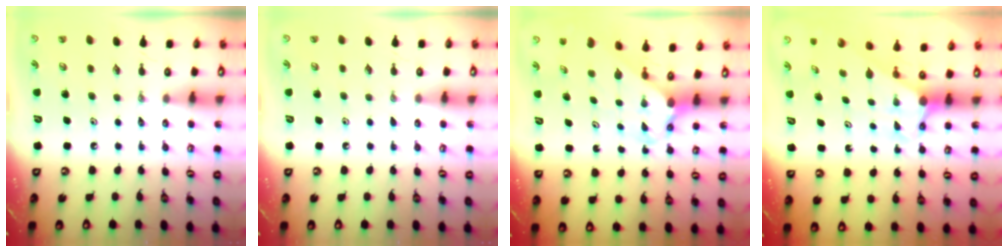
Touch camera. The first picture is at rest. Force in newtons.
{"total": 2.8, "press": 2.8, "slide": 0.3}
{"total": 2.4, "press": 2.4, "slide": 0.2}
{"total": 3.0, "press": 3.0, "slide": 0.0}